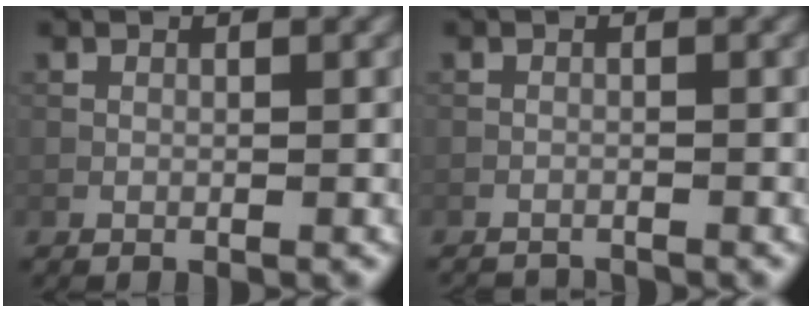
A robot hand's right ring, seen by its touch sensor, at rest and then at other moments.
{"total": 2.6, "force": [-2.6, 0.3, 0.3], "torque": [-0.013, -0.006, -0.042]}